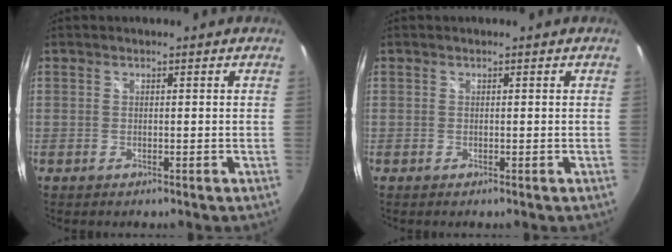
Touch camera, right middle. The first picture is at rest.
{"total": 0.0}